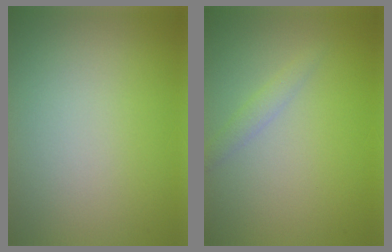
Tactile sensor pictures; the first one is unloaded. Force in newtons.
{"total": 1.3, "press": 1.3, "slide": 0.1}